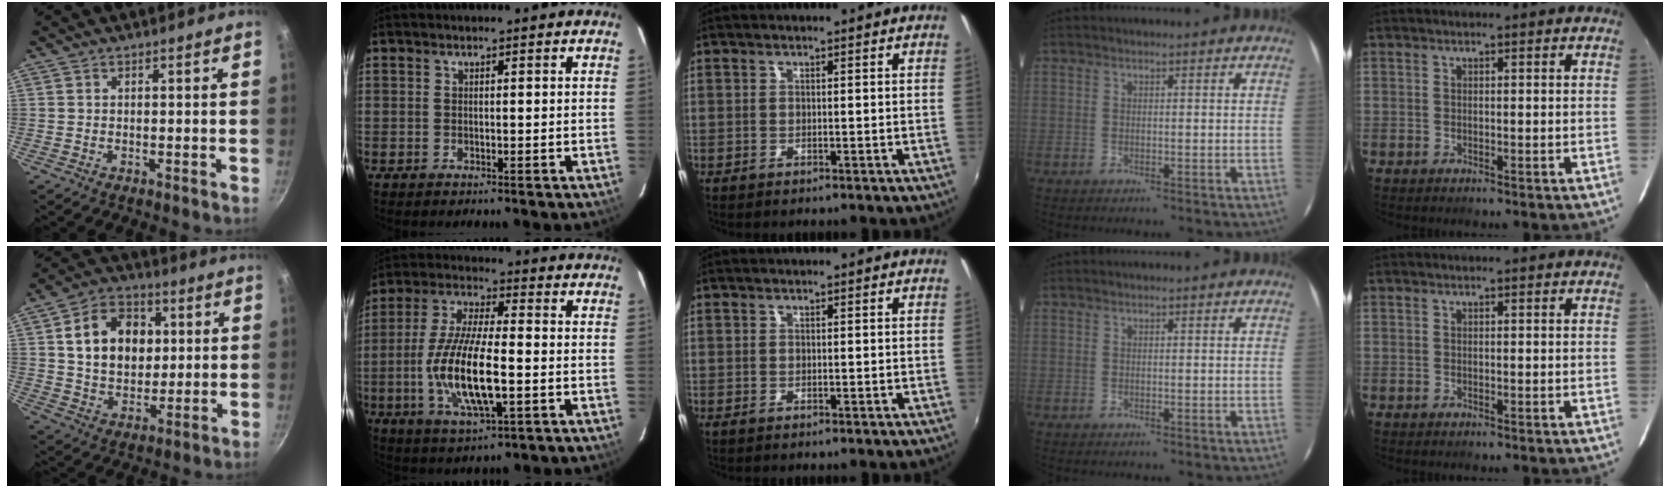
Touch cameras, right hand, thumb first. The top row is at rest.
{"thumb": {"total": 14.7, "force": [2.8, 11.0, 9.3], "torque": [-0.118, 0.006, 0.044]}, "index": {"total": 15.0, "force": [-3.3, 4.1, 14.0], "torque": [-0.287, -0.010, -0.062]}}